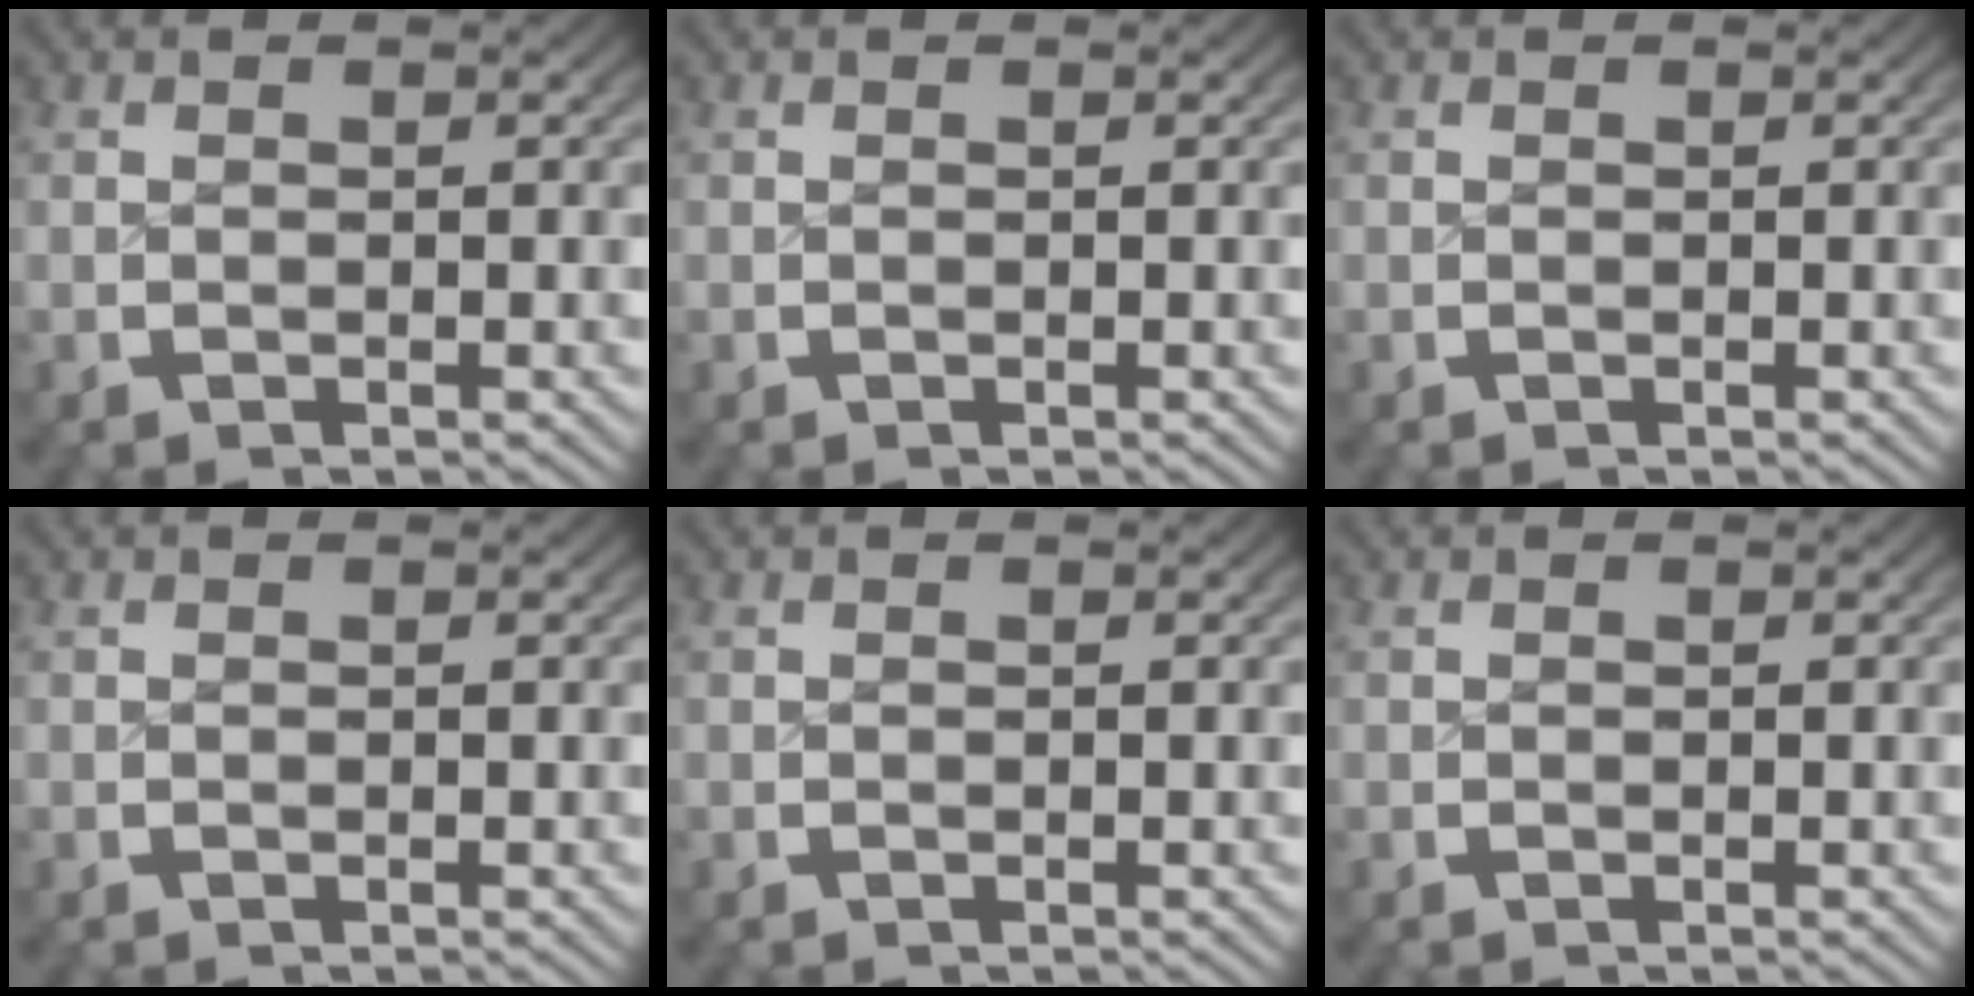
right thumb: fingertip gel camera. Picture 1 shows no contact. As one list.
[{"total": 0.0}, {"total": 0.0}, {"total": 0.0}, {"total": 0.0}, {"total": 0.0}]